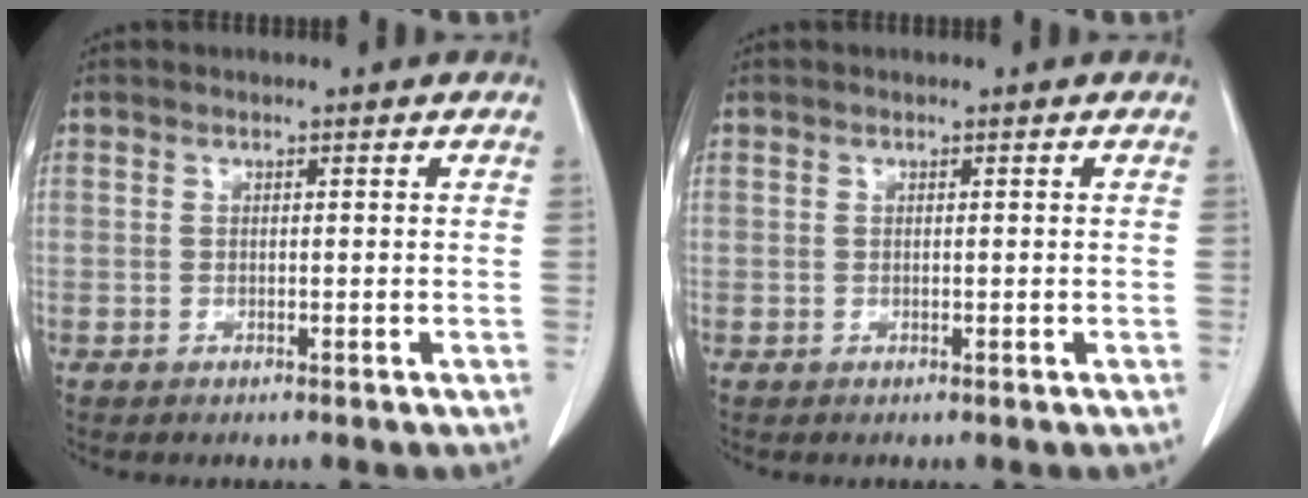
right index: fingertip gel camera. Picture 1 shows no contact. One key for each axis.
{"total": 0.0}